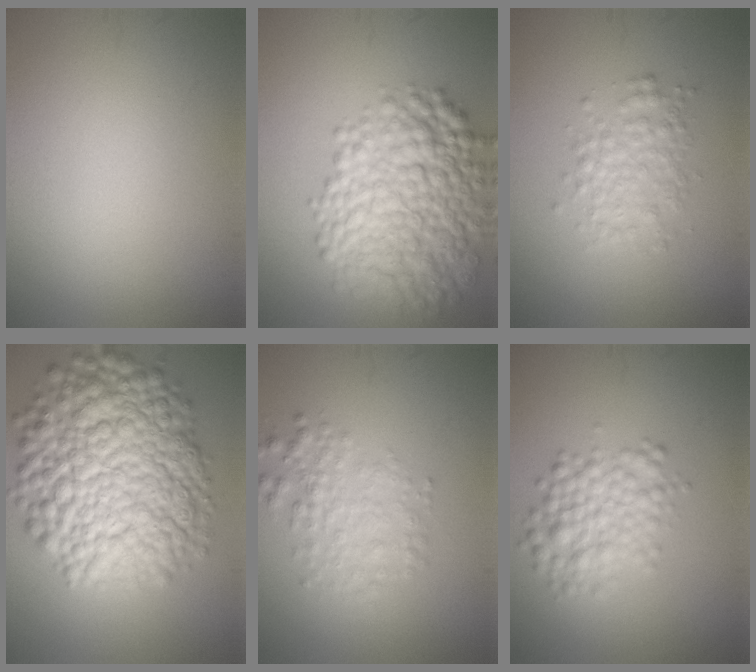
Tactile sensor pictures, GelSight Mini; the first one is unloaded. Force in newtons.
{"total": 9.5, "press": 9.5, "slide": 0.2}
{"total": 2.7, "press": 2.7, "slide": 0.0}
{"total": 13.2, "press": 13.1, "slide": 0.4}
{"total": 2.9, "press": 2.9, "slide": 0.1}
{"total": 4.0, "press": 4.0, "slide": 0.1}